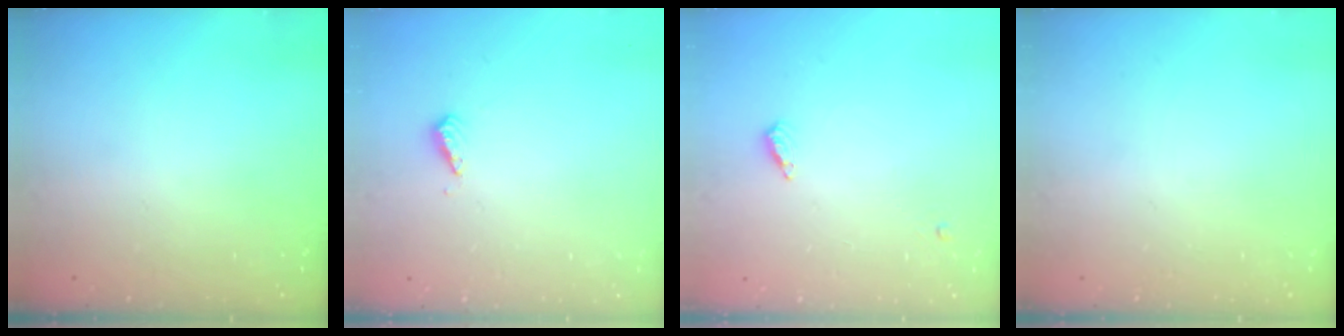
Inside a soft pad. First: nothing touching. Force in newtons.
{"total": 2.8, "press": 2.8, "slide": 0.7}
{"total": 4.2, "press": 4.2, "slide": 0.5}
{"total": 0.0}